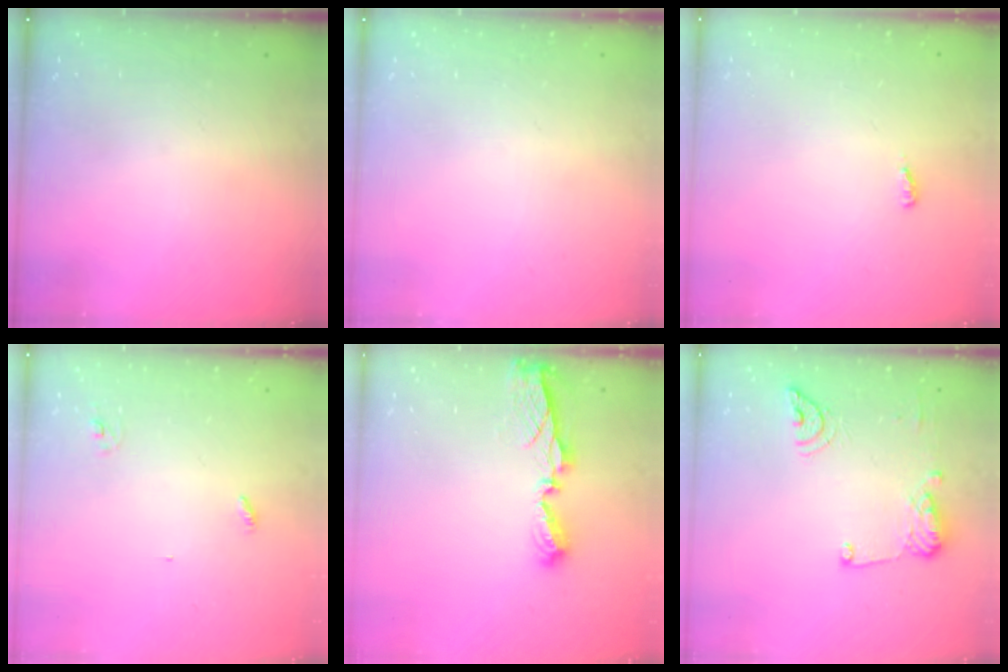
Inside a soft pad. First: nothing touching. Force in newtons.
{"total": 0.0}
{"total": 2.6, "press": 2.4, "slide": 1.0}
{"total": 2.8, "press": 2.8, "slide": 0.2}
{"total": 6.7, "press": 6.7, "slide": 0.2}
{"total": 11.2, "press": 11.1, "slide": 1.5}